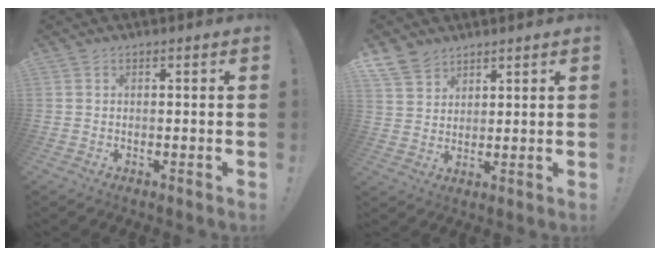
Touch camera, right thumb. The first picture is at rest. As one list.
[{"total": 6.7, "force": [5.2, 4.0, 1.4], "torque": [-0.030, -0.033, 0.103]}]